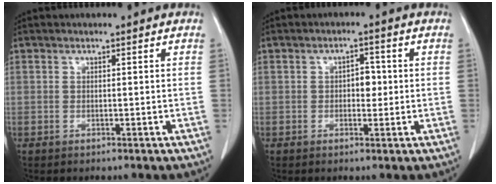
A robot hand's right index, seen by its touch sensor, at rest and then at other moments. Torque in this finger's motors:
{"motor_torque": [0.36, 0.02, 0.05, 0.03]}